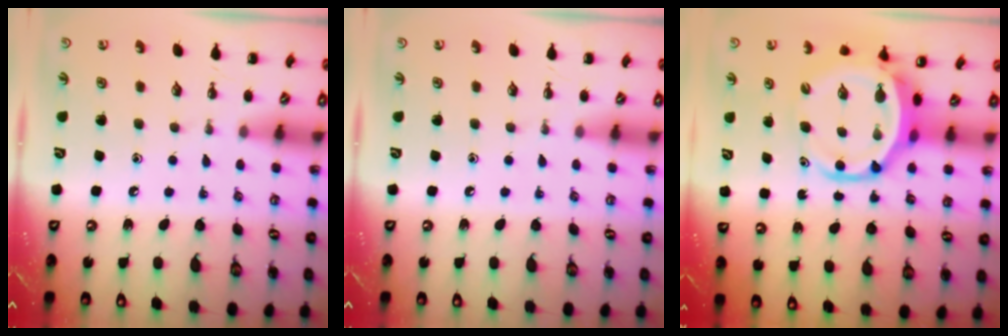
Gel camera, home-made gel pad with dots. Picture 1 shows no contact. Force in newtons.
{"total": 0.0}
{"total": 7.1, "press": 6.7, "slide": 2.1}